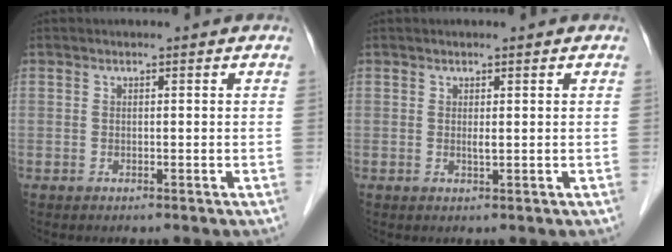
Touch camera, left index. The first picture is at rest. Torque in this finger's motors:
{"motor_torque": [0.12, 0.07, -0.01, 0.00]}